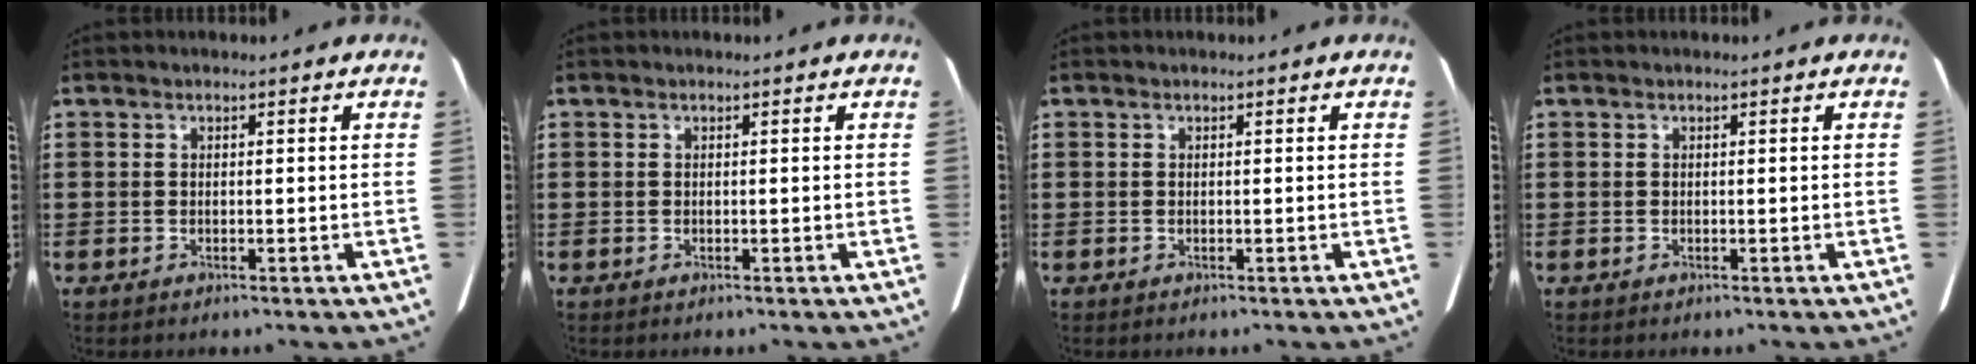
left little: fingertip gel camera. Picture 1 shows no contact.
{"total": 0.0}
{"total": 0.0}
{"total": 0.0}